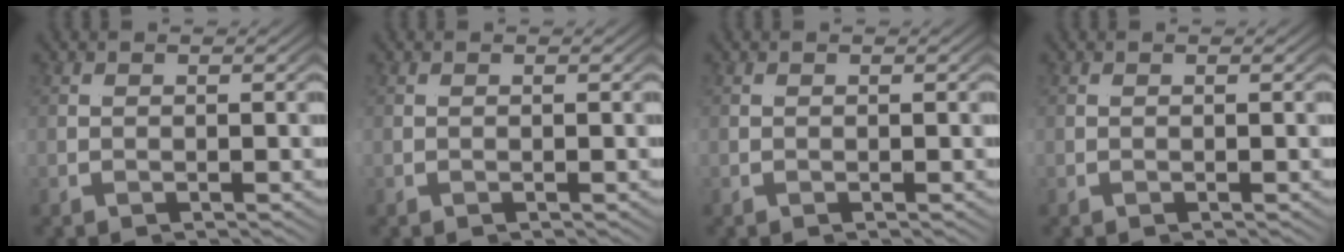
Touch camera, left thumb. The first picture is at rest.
{"total": 0.0}
{"total": 0.0}
{"total": 0.0}